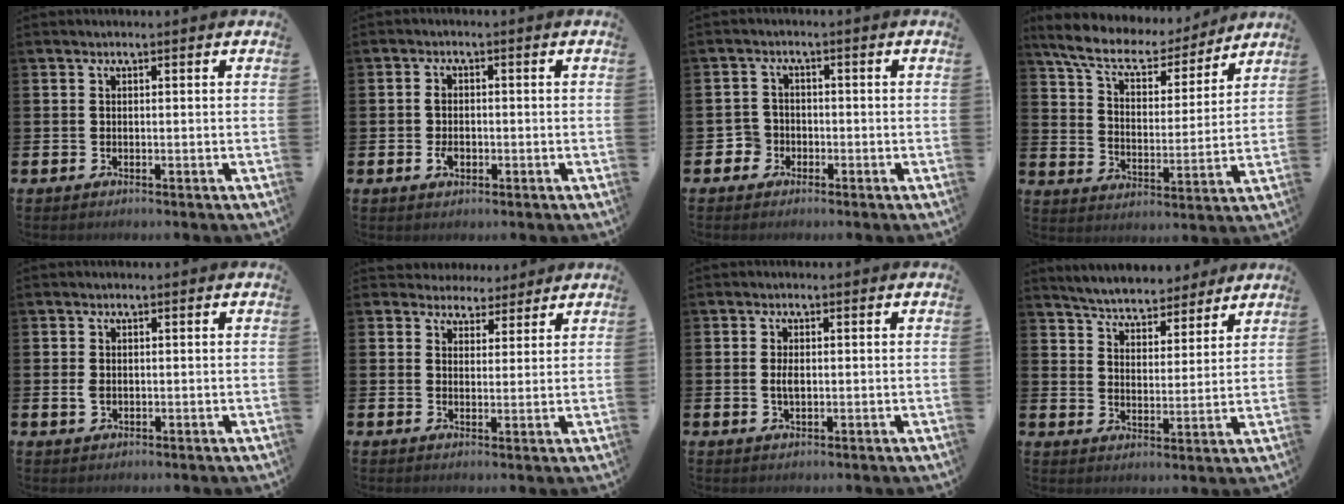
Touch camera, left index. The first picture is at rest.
{"total": 2.5, "force": [-0.4, 1.7, 1.8], "torque": [-0.021, -0.001, -0.013]}
{"total": 2.9, "force": [-2.0, 2.0, -0.5], "torque": [-0.004, 0.007, -0.045]}
{"total": 8.1, "force": [7.2, 2.5, 2.7], "torque": [-0.083, -0.053, 0.122]}
{"total": 1.1, "force": [-0.4, 0.8, 0.5], "torque": [-0.007, 0.005, -0.010]}
{"total": 2.8, "force": [2.3, 1.5, -0.7], "torque": [0.004, -0.015, 0.037]}
{"total": 2.0, "force": [0.1, 0.9, 1.8], "torque": [-0.029, 0.000, 0.000]}
{"total": 4.8, "force": [4.7, 1.0, -0.1], "torque": [-0.015, -0.040, 0.080]}